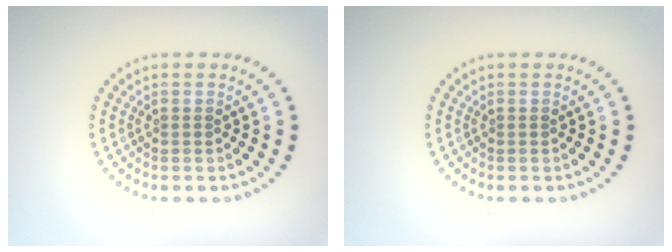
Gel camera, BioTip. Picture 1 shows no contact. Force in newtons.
{"total": 0.0}